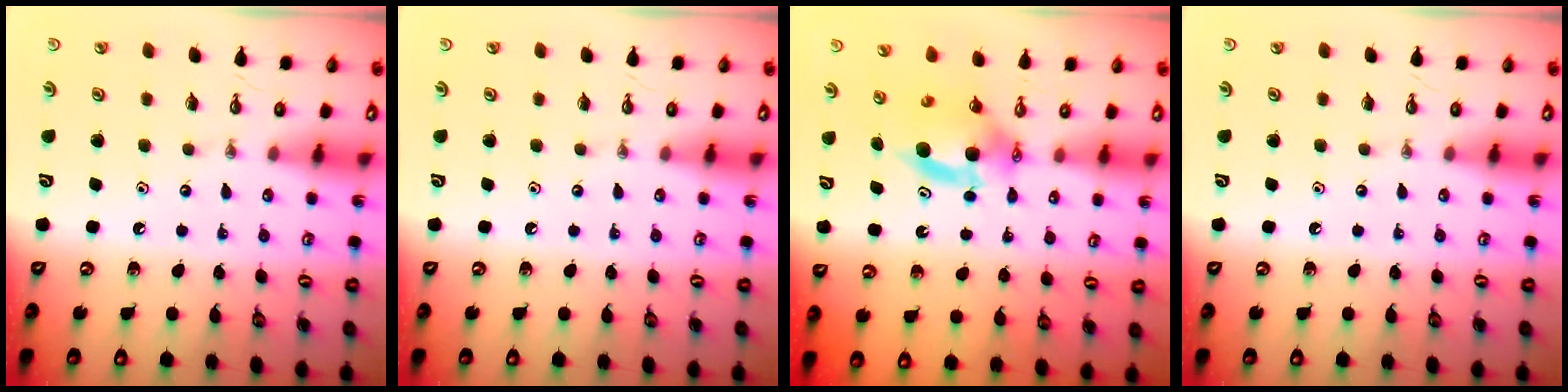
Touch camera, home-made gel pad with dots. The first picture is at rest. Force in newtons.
{"total": 0.0}
{"total": 6.6, "press": 6.0, "slide": 2.8}
{"total": 0.0}